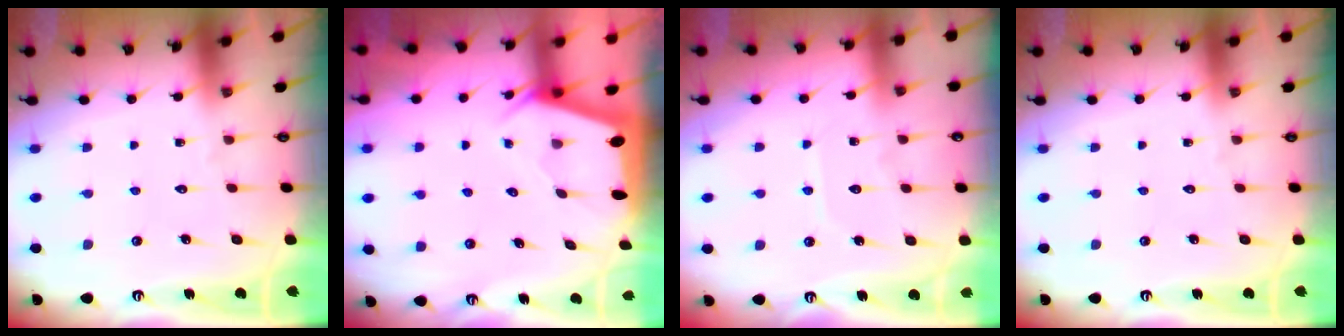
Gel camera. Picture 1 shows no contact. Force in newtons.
{"total": 2.1, "press": 2.0, "slide": 0.3}
{"total": 4.8, "press": 4.8, "slide": 0.5}
{"total": 0.0}